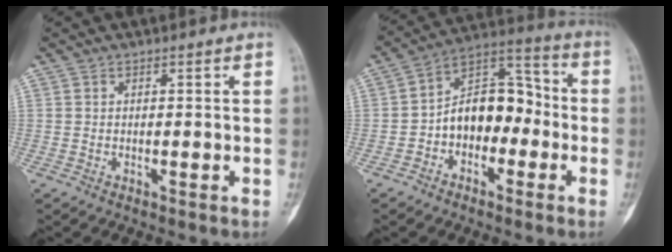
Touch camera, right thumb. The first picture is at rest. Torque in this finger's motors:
{"motor_torque": [0.15, 0.15, 0.75, -0.76, 0.19]}